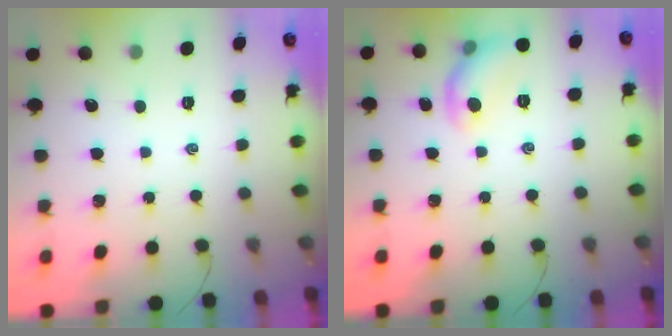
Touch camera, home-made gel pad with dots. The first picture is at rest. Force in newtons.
{"total": 8.4, "press": 8.3, "slide": 1.4}